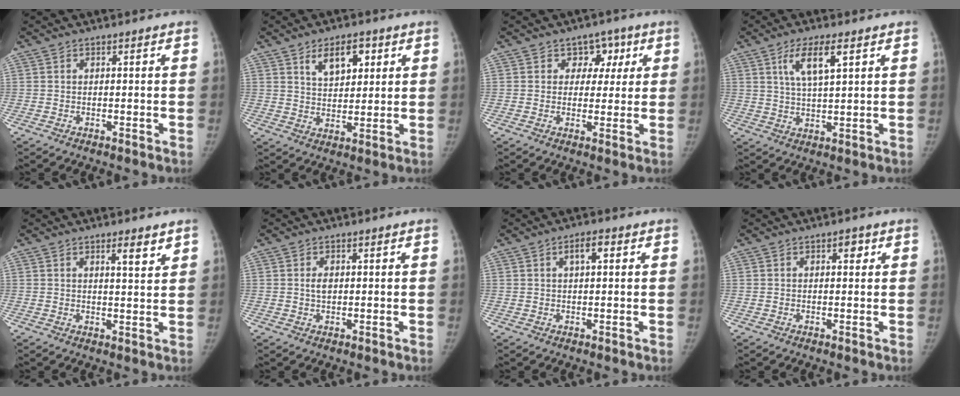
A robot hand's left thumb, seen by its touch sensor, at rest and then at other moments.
{"total": 7.5, "force": [3.6, 4.2, 5.0], "torque": [-0.054, -0.020, 0.062]}
{"total": 5.3, "force": [2.0, 4.5, 1.9], "torque": [0.018, 0.000, 0.022]}
{"total": 7.0, "force": [3.3, 1.9, 5.9], "torque": [-0.106, -0.011, 0.064]}
{"total": 3.8, "force": [2.4, 0.7, 2.8], "torque": [-0.037, -0.018, 0.037]}
{"total": 1.9, "force": [0.3, 1.2, 1.4], "torque": [-0.020, 0.001, 0.006]}
{"total": 3.1, "force": [1.1, 1.2, 2.6], "torque": [-0.040, 0.009, 0.018]}
{"total": 1.6, "force": [0.7, 0.9, 1.2], "torque": [-0.006, 0.002, 0.008]}